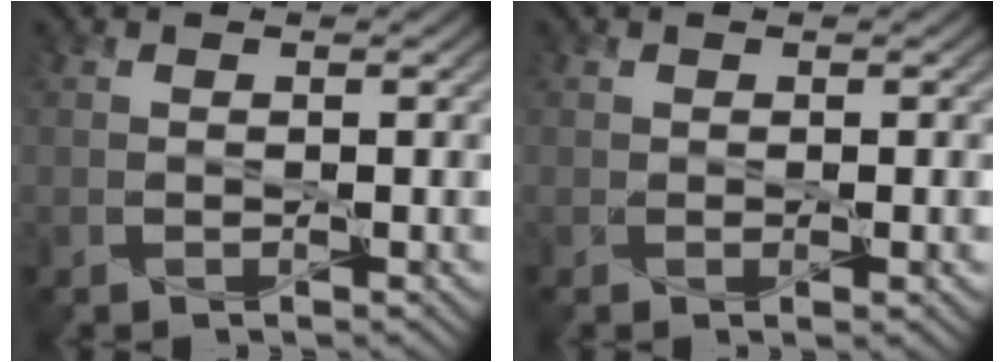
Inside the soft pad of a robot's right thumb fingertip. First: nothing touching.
{"total": 1.0, "force": [-0.2, 0.1, 1.0], "torque": [-0.019, -0.005, -0.003]}